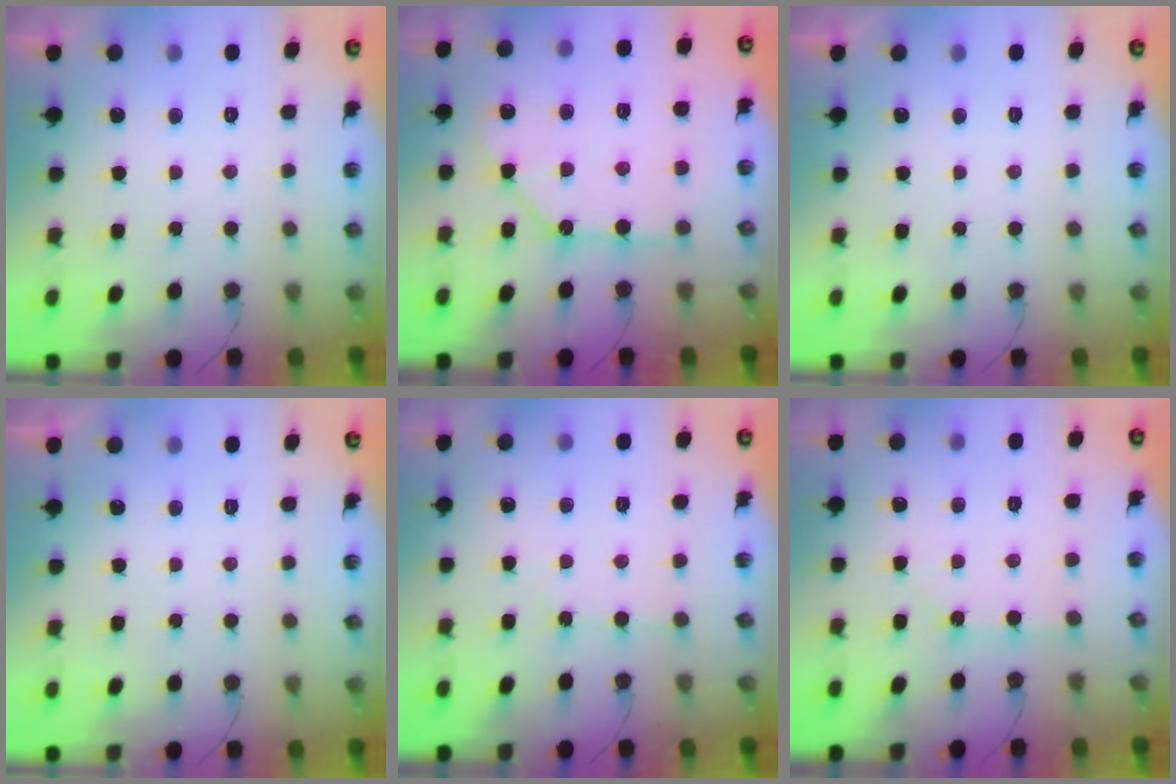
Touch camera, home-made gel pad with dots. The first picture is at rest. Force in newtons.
{"total": 11.5, "press": 11.4, "slide": 1.0}
{"total": 0.0}
{"total": 0.0}
{"total": 2.4, "press": 2.3, "slide": 0.3}
{"total": 1.8, "press": 1.8, "slide": 0.1}